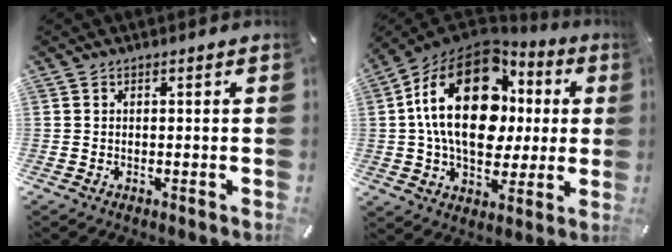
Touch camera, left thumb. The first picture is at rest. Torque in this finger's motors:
{"motor_torque": [1.70, 3.31, 1.71, -1.06, 0.94]}